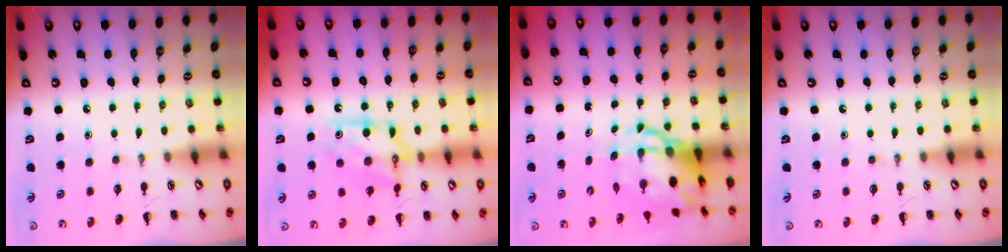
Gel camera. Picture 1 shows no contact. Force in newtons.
{"total": 11.5, "press": 11.5, "slide": 0.5}
{"total": 8.2, "press": 7.9, "slide": 2.0}
{"total": 0.0}